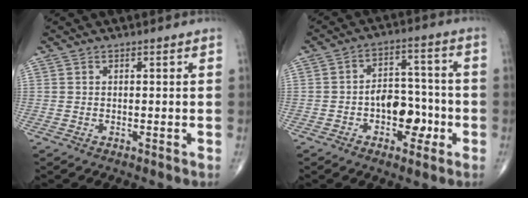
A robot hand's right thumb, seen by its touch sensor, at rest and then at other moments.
{"total": 9.1, "force": [-2.8, 5.8, 6.4], "torque": [-0.056, 0.036, -0.046]}